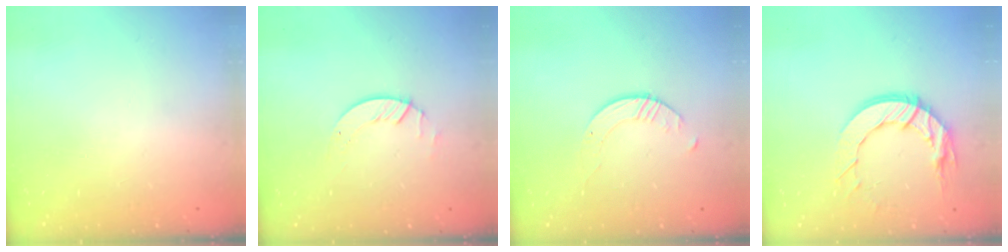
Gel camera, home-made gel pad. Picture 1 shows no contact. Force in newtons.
{"total": 2.0, "press": 2.0, "slide": 0.2}
{"total": 1.7, "press": 1.7, "slide": 0.2}
{"total": 12.1, "press": 12.1, "slide": 0.8}